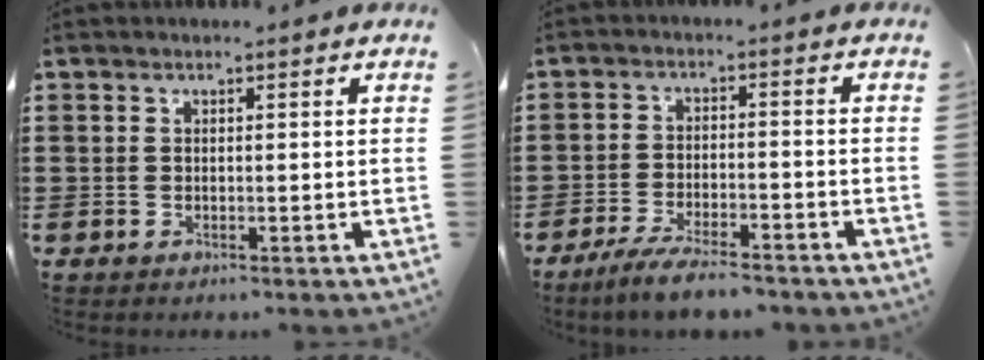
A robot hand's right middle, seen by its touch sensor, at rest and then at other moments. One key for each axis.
{"total": 5.2, "fx": -4.6, "fy": 0.5, "fz": 2.4, "tx": -0.052, "ty": -0.007, "tz": -0.088}